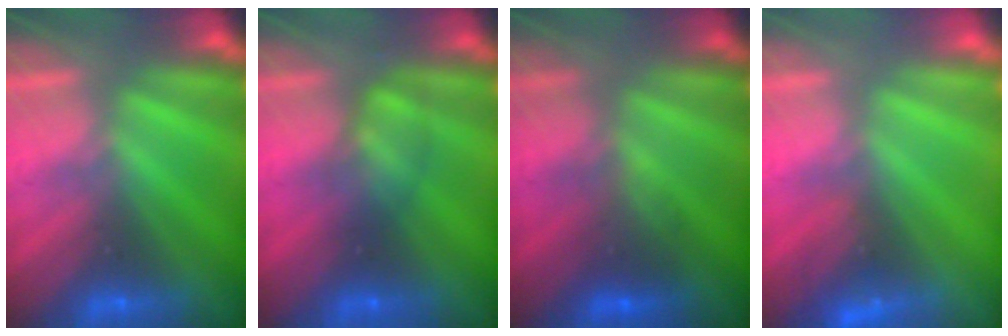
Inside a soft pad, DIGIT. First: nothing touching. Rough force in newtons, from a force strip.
{"total": 2.6}
{"total": 2.2}
{"total": 2.5}